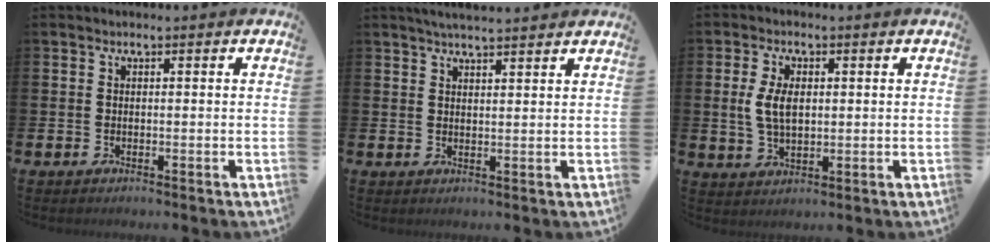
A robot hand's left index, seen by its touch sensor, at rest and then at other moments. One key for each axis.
{"total": 3.3, "fx": 3.2, "fy": 0.1, "fz": 0.8, "tx": -0.020, "ty": -0.011, "tz": 0.058}
{"total": 5.0, "fx": 1.0, "fy": 2.8, "fz": 4.0, "tx": -0.071, "ty": 0.006, "tz": 0.014}